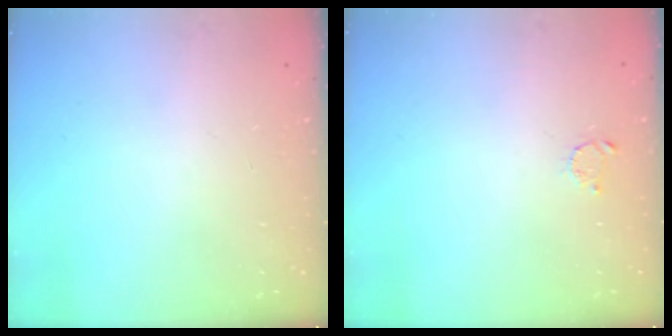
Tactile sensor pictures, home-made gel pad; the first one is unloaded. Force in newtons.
{"total": 2.1, "press": 2.1, "slide": 0.3}